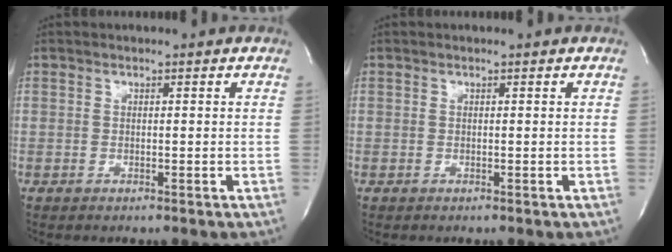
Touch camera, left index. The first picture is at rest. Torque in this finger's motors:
{"motor_torque": [-0.01, 0.01, 0.00, 0.00]}